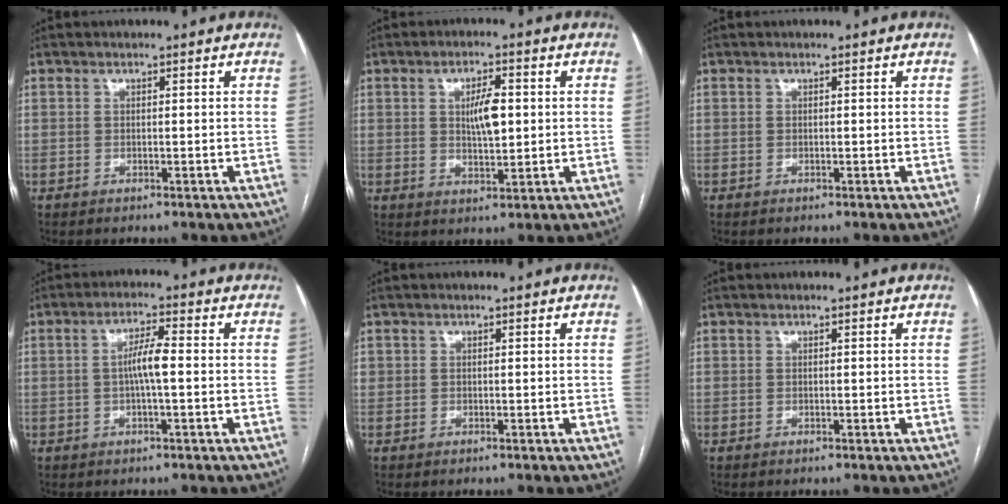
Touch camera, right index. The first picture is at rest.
{"total": 5.5, "force": [0.8, 1.8, 5.1], "torque": [-0.085, 0.004, 0.017]}
{"total": 0.0}
{"total": 4.6, "force": [-0.3, 0.5, 4.6], "torque": [-0.088, 0.010, -0.004]}
{"total": 0.6, "force": [0.1, 0.6, 0.1], "torque": [0.004, 0.005, 0.001]}
{"total": 0.0}